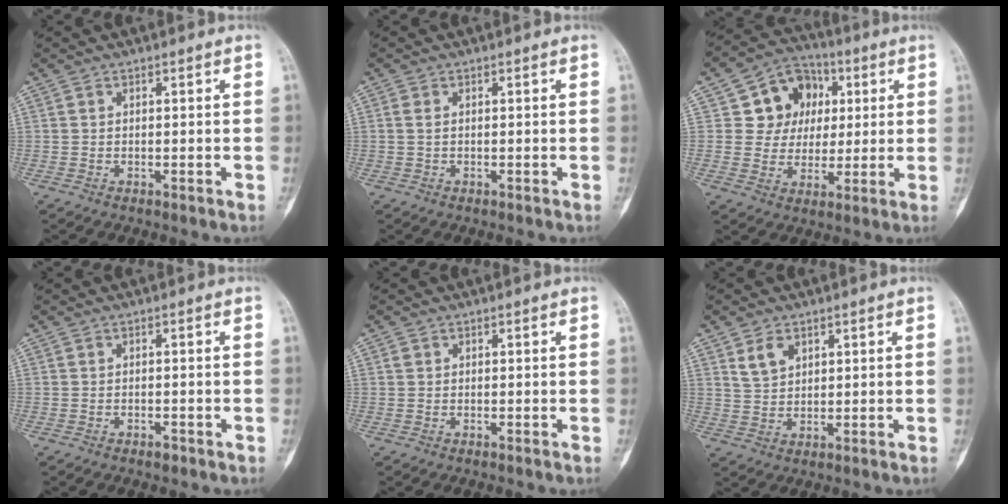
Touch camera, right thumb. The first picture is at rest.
{"total": 0.9, "force": [0.2, 0.6, 0.6], "torque": [-0.014, 0.002, 0.005]}
{"total": 12.0, "force": [3.6, 10.4, 4.9], "torque": [-0.021, -0.001, 0.057]}
{"total": 1.0, "force": [-0.7, 0.6, 0.6], "torque": [-0.007, 0.002, -0.010]}
{"total": 0.6, "force": [0.3, 0.5, 0.1], "torque": [0.004, 0.000, 0.005]}
{"total": 4.4, "force": [2.5, 2.8, 2.3], "torque": [-0.027, -0.014, 0.053]}